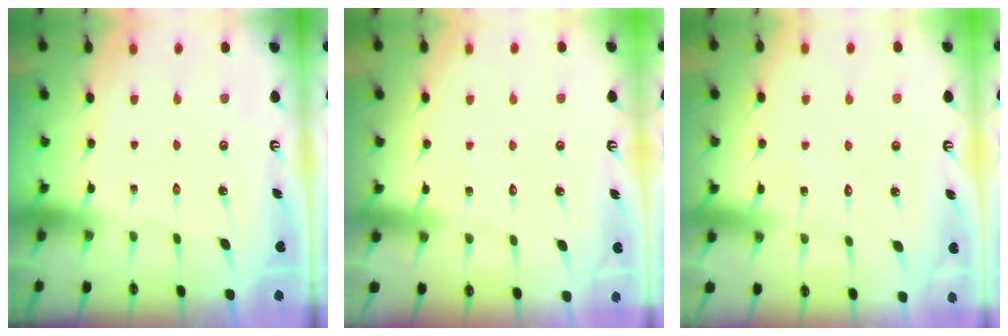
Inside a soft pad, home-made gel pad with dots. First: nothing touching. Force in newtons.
{"total": 4.5, "press": 4.5, "slide": 0.3}
{"total": 6.4, "press": 6.4, "slide": 0.2}